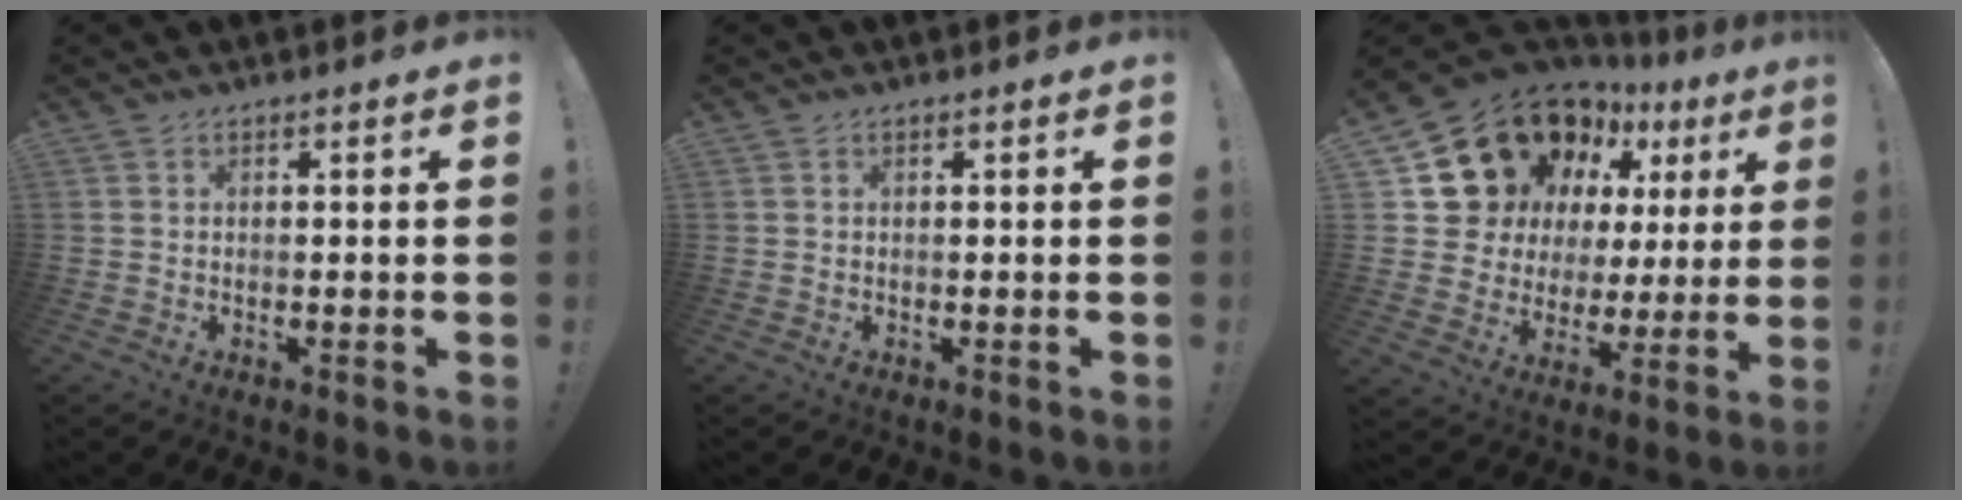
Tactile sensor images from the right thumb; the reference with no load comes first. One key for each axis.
{"total": 0.0}
{"total": 18.1, "fx": 12.6, "fy": 10.6, "fz": 7.5, "tx": -0.117, "ty": -0.094, "tz": 0.248}